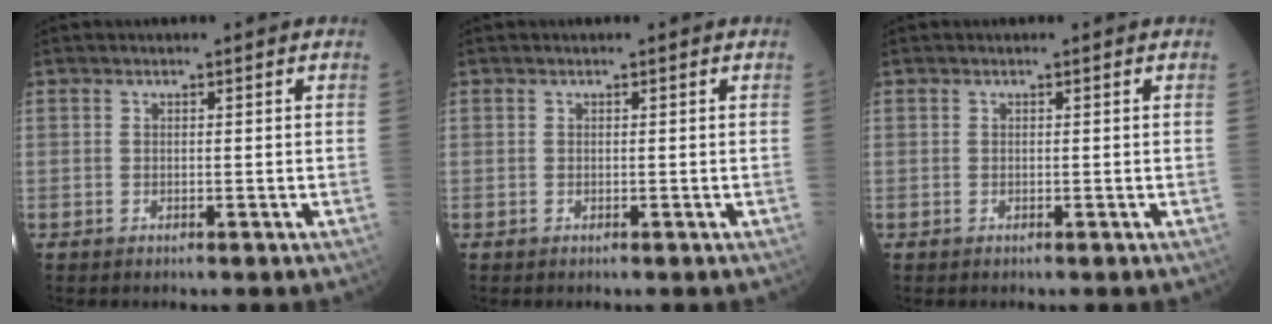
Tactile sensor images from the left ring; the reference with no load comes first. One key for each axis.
{"total": 0.0}
{"total": 0.0}